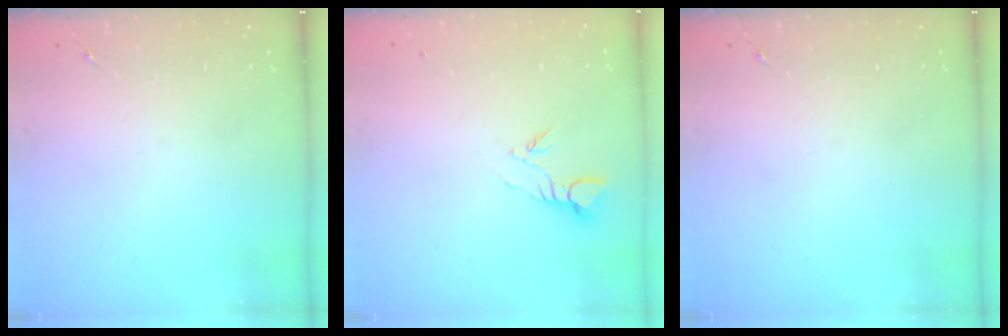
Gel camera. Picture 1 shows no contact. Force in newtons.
{"total": 3.7, "press": 3.7, "slide": 0.1}
{"total": 0.0}